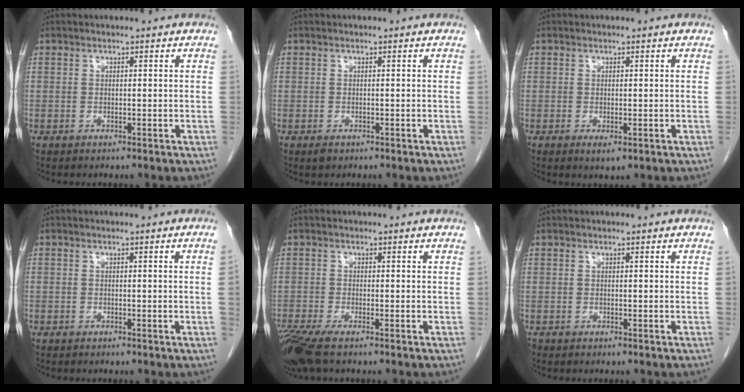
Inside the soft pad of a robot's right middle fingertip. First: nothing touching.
{"total": 0.8, "force": [-0.5, 0.4, 0.5], "torque": [-0.009, -0.001, -0.004]}
{"total": 1.5, "force": [-0.3, 0.5, 1.4], "torque": [-0.020, -0.005, 0.001]}
{"total": 0.7, "force": [-0.2, -0.3, 0.6], "torque": [-0.007, 0.002, -0.004]}
{"total": 5.7, "force": [-4.1, 0.8, 3.9], "torque": [-0.078, -0.016, -0.078]}
{"total": 0.0}